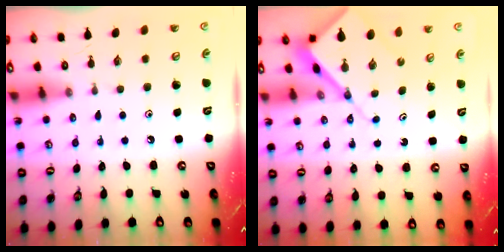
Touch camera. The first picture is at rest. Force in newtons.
{"total": 7.7, "press": 7.6, "slide": 0.8}